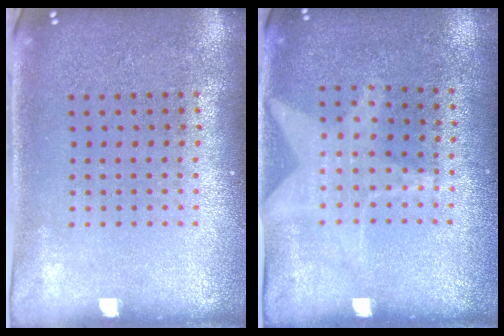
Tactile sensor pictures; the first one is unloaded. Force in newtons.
{"total": 1.2, "press": 1.1, "slide": 0.3}